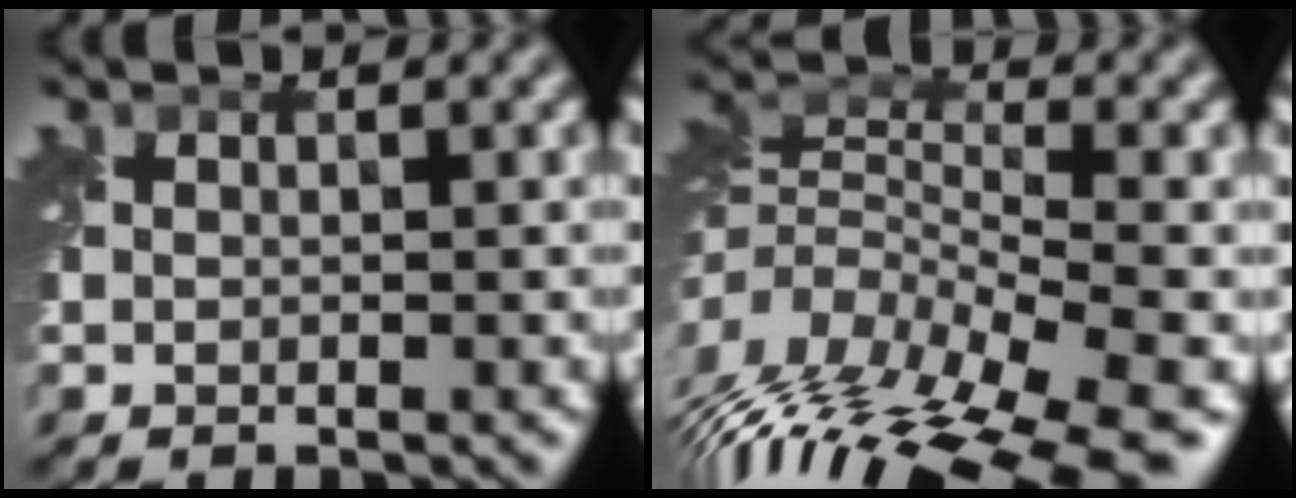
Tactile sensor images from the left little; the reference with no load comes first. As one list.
[{"total": 12.1, "force": [-6.9, 3.8, 9.2], "torque": [-0.185, 0.011, -0.112]}]